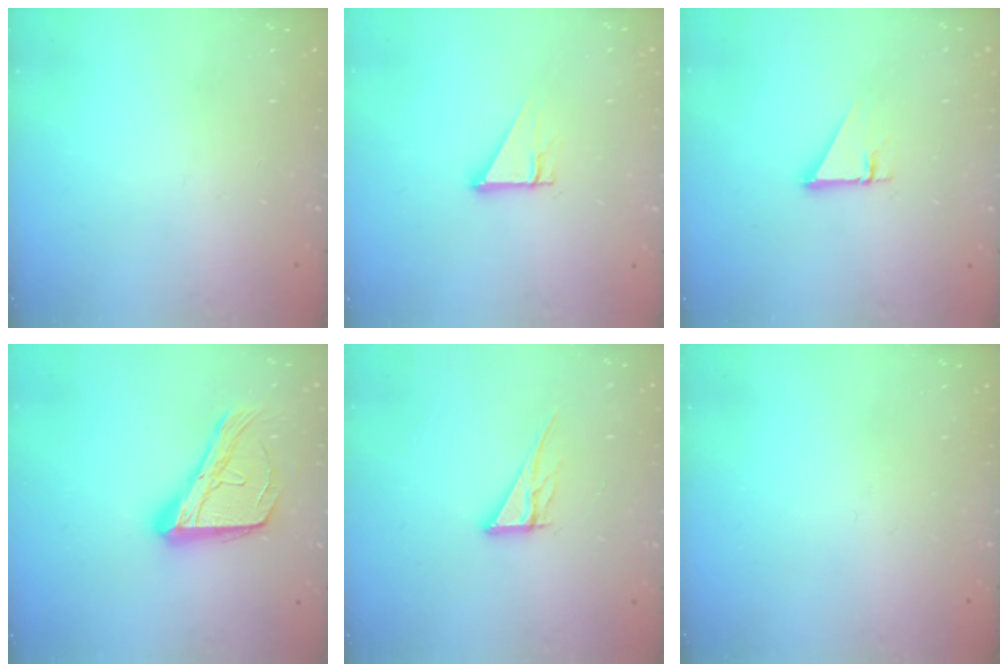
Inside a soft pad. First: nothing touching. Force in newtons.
{"total": 4.2, "press": 4.2, "slide": 0.3}
{"total": 2.7, "press": 2.7, "slide": 0.1}
{"total": 17.3, "press": 17.2, "slide": 1.0}
{"total": 8.2, "press": 8.1, "slide": 0.7}
{"total": 0.0}